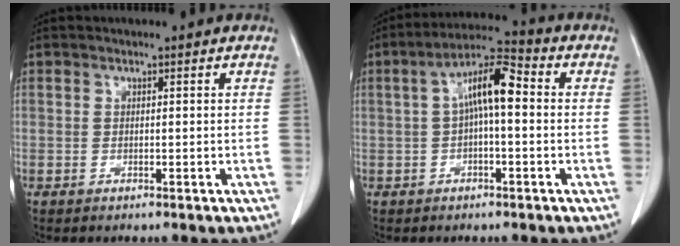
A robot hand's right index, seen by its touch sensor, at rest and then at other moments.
{"total": 8.2, "force": [0.7, 2.0, 7.9], "torque": [-0.143, 0.032, 0.006]}